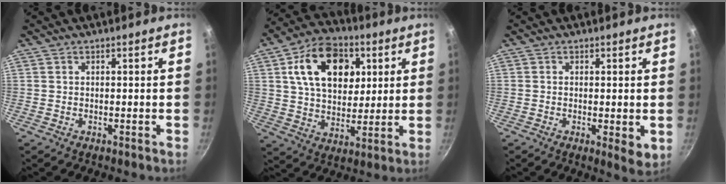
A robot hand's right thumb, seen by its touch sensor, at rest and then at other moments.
{"total": 17.7, "force": [5.7, 12.0, 11.7], "torque": [-0.159, -0.003, 0.090]}
{"total": 4.2, "force": [-0.6, 1.2, 4.0], "torque": [-0.060, -0.016, -0.007]}